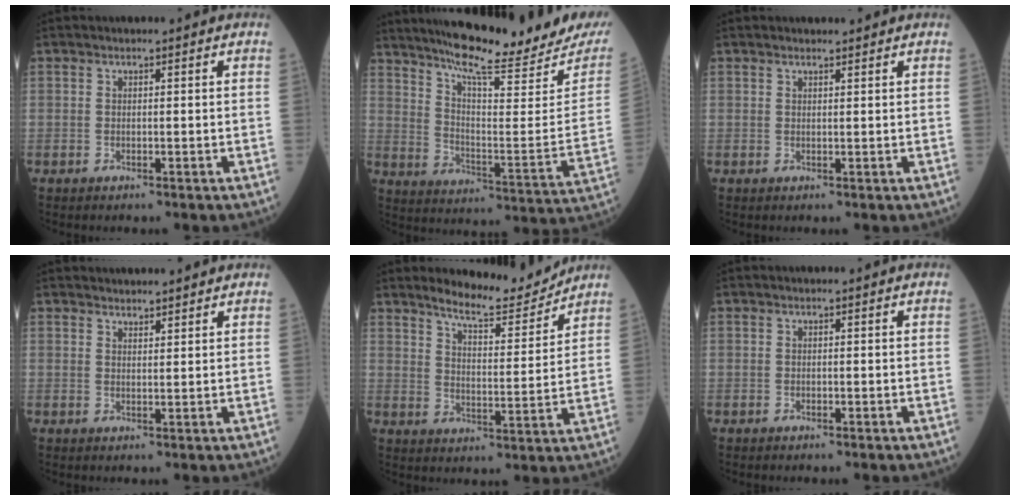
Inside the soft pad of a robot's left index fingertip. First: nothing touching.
{"total": 22.1, "force": [19.8, 1.1, 9.8], "torque": [-0.168, -0.071, 0.274]}
{"total": 1.9, "force": [1.8, 0.2, 0.4], "torque": [-0.009, 0.011, 0.029]}
{"total": 4.9, "force": [4.7, 0.8, 1.1], "torque": [-0.016, 0.021, 0.062]}
{"total": 8.9, "force": [8.6, 0.7, 2.1], "torque": [-0.044, -0.014, 0.135]}
{"total": 0.0}